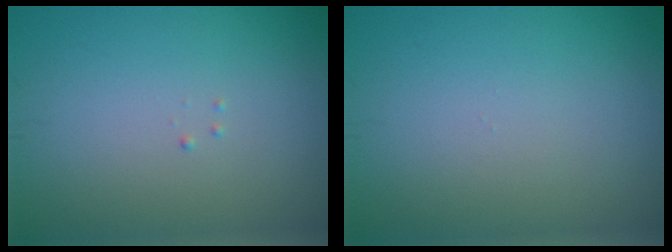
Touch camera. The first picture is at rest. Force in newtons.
{"total": 0.0}